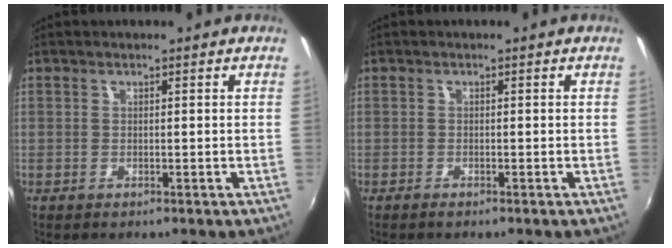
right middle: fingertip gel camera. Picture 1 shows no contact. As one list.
[{"total": 0.8, "force": [-0.7, 0.1, 0.3], "torque": [-0.008, -0.004, -0.015]}]